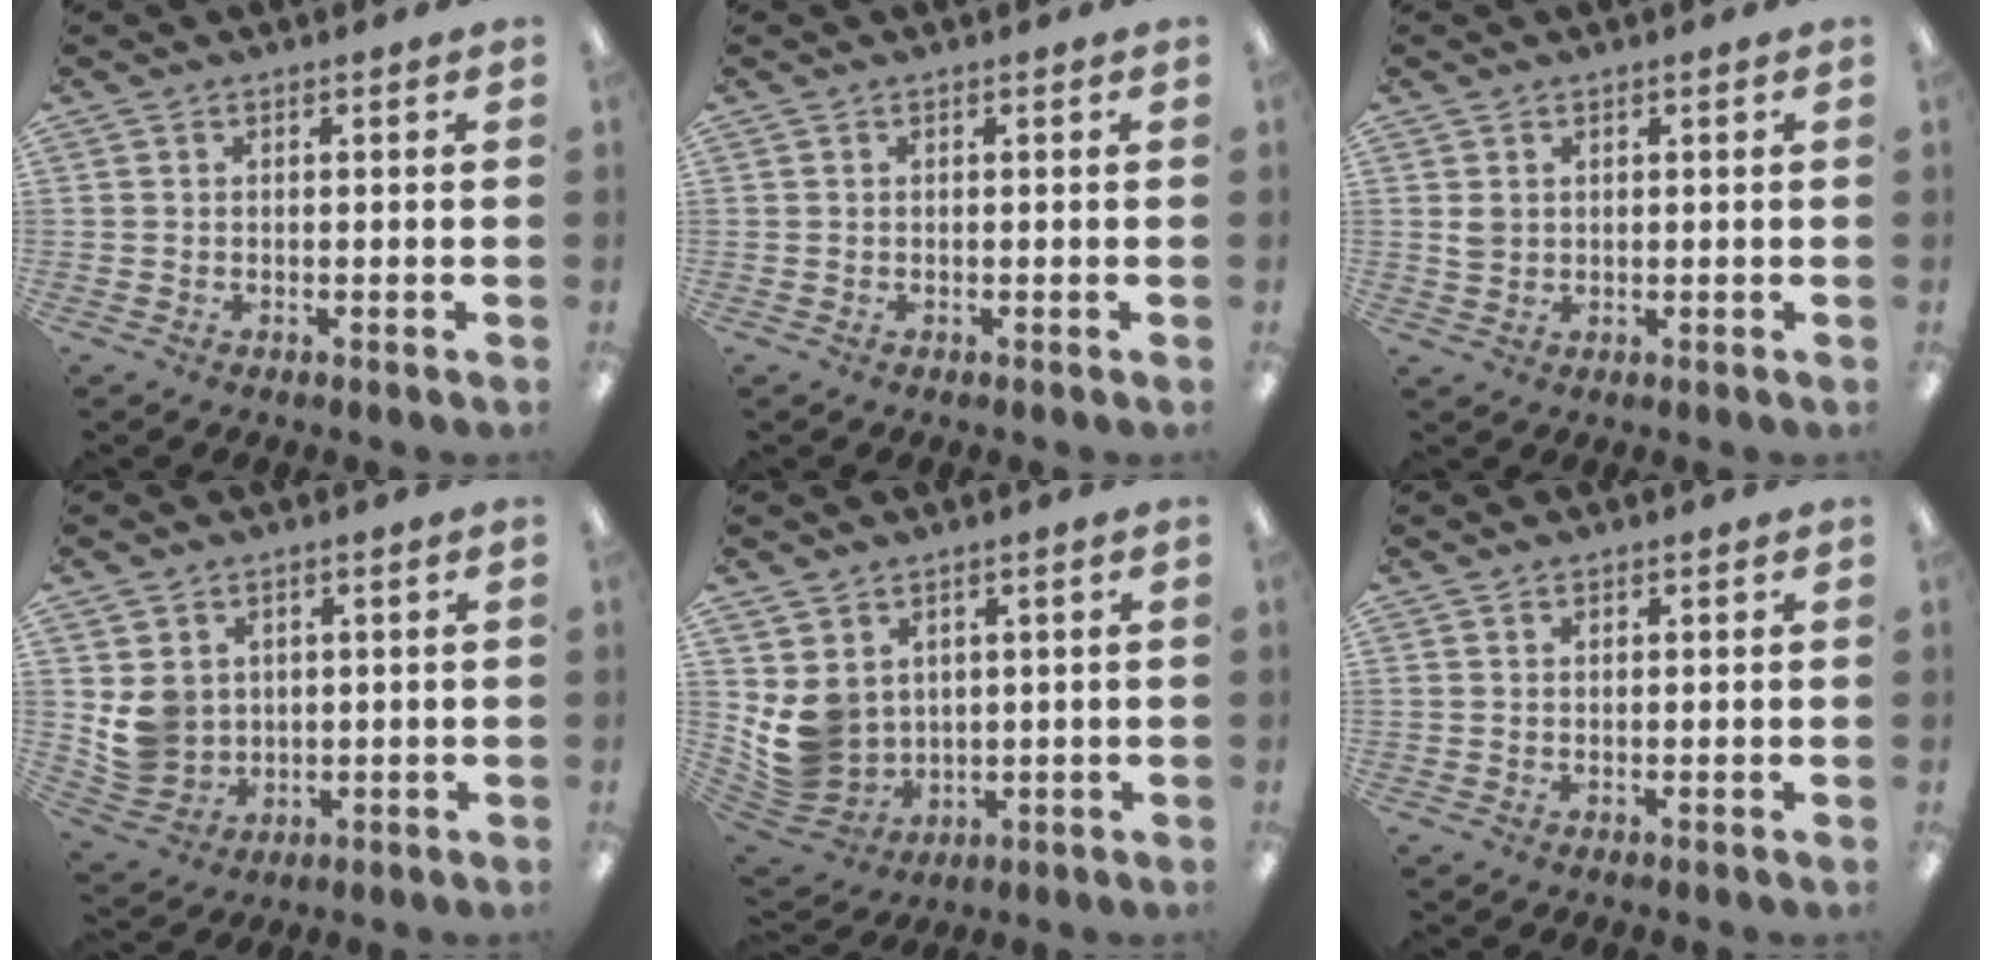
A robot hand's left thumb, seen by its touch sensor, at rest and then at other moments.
{"total": 0.0}
{"total": 2.4, "force": [0.9, 2.0, 0.9], "torque": [-0.011, 0.000, 0.015]}
{"total": 7.1, "force": [2.1, 6.5, 1.8], "torque": [-0.045, -0.001, 0.048]}
{"total": 8.9, "force": [2.1, 8.1, 3.0], "torque": [-0.094, -0.018, 0.050]}
{"total": 0.9, "force": [0.8, 0.5, 0.2], "torque": [-0.003, 0.001, 0.015]}